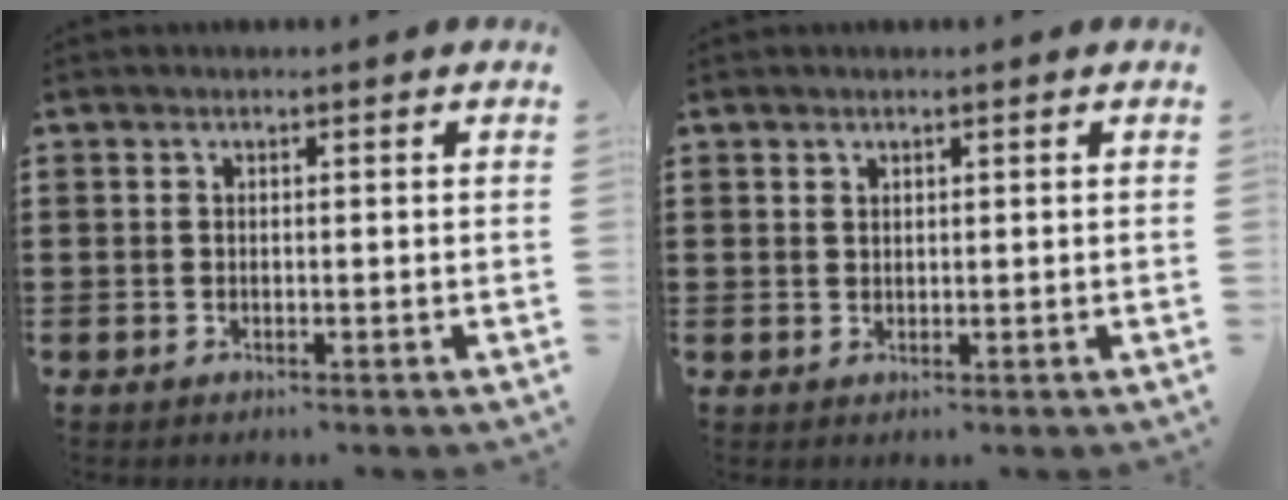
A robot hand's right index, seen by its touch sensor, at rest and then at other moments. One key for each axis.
{"total": 1.0, "fx": 0.9, "fy": 0.6, "fz": 0.1, "tx": -0.003, "ty": 0.002, "tz": 0.017}